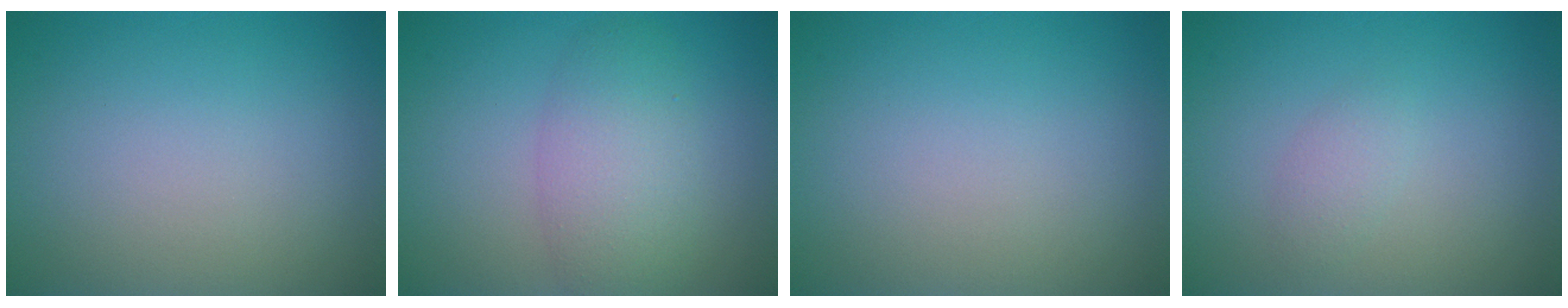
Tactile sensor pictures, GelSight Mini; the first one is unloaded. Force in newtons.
{"total": 4.4, "press": 4.4, "slide": 0.2}
{"total": 0.0}
{"total": 1.2, "press": 1.2, "slide": 0.1}